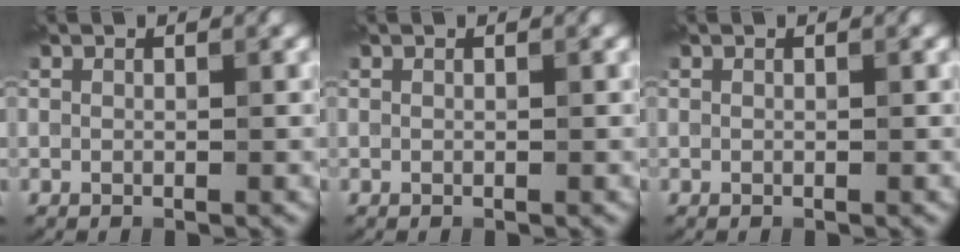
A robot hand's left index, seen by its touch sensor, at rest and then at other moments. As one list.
[{"total": 0.0}, {"total": 0.0}]